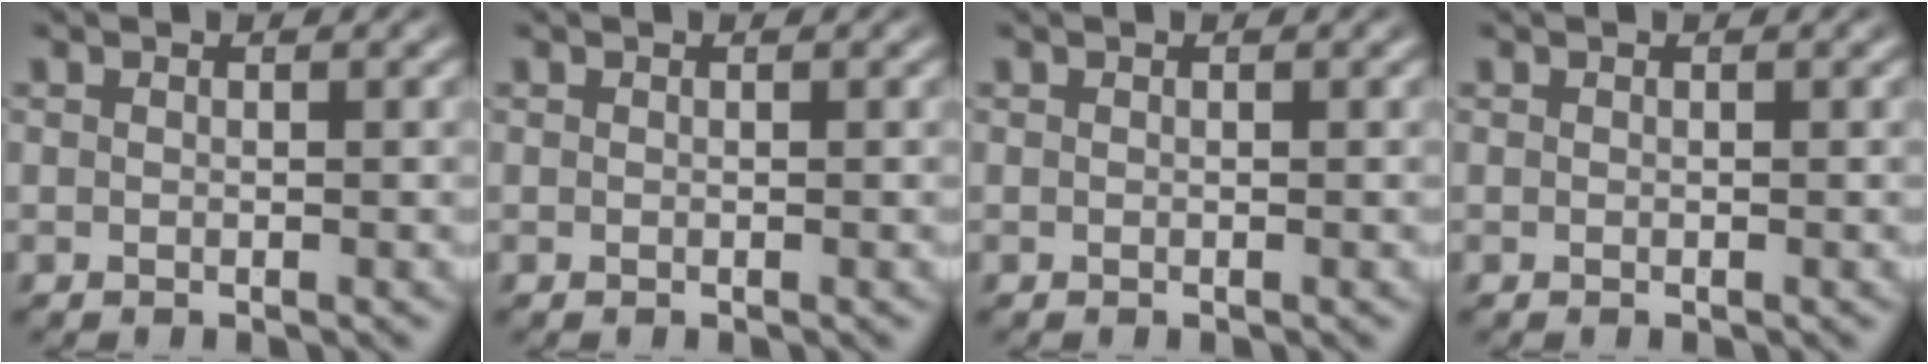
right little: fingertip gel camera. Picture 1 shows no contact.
{"total": 0.0}
{"total": 0.0}
{"total": 0.0}